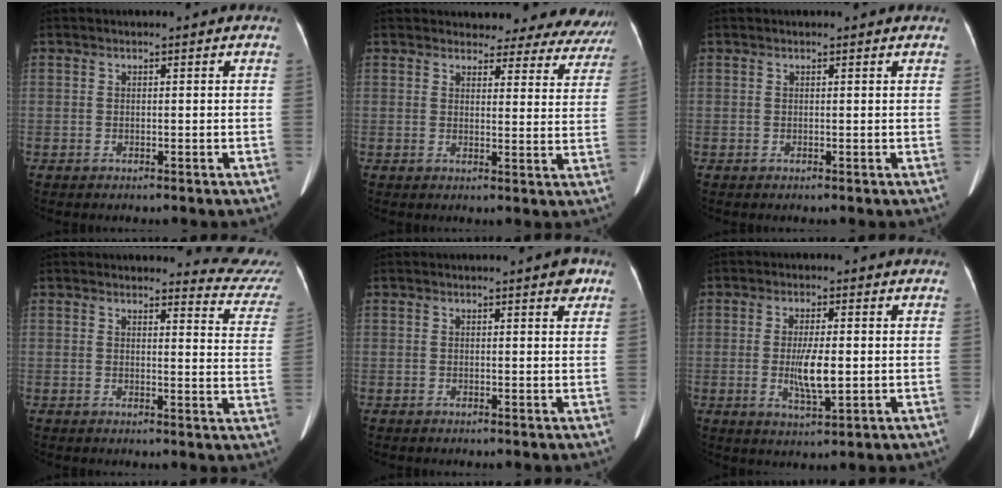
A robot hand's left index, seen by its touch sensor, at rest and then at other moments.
{"total": 17.6, "force": [16.7, 4.8, 2.8], "torque": [0.002, -0.064, 0.164]}
{"total": 2.0, "force": [1.9, 0.4, 0.6], "torque": [-0.008, -0.002, 0.013]}
{"total": 9.8, "force": [9.8, 0.7, -0.1], "torque": [0.031, -0.103, 0.068]}
{"total": 1.7, "force": [1.0, 0.4, 1.4], "torque": [-0.010, -0.014, 0.005]}
{"total": 5.3, "force": [-1.0, 1.1, 5.1], "torque": [-0.098, -0.027, -0.017]}